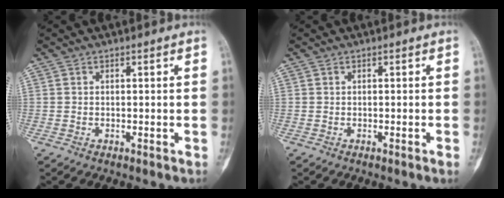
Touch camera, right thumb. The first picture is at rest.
{"total": 0.6, "force": [-0.3, -0.1, 0.5], "torque": [-0.009, 0.000, -0.004]}